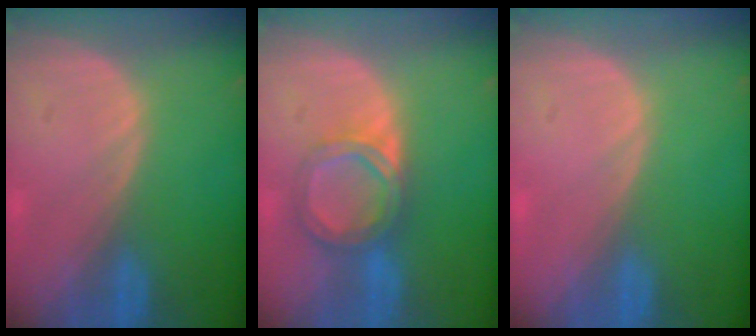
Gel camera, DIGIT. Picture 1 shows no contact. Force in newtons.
{"total": 6.1, "press": 5.4, "slide": 2.9}
{"total": 0.0}